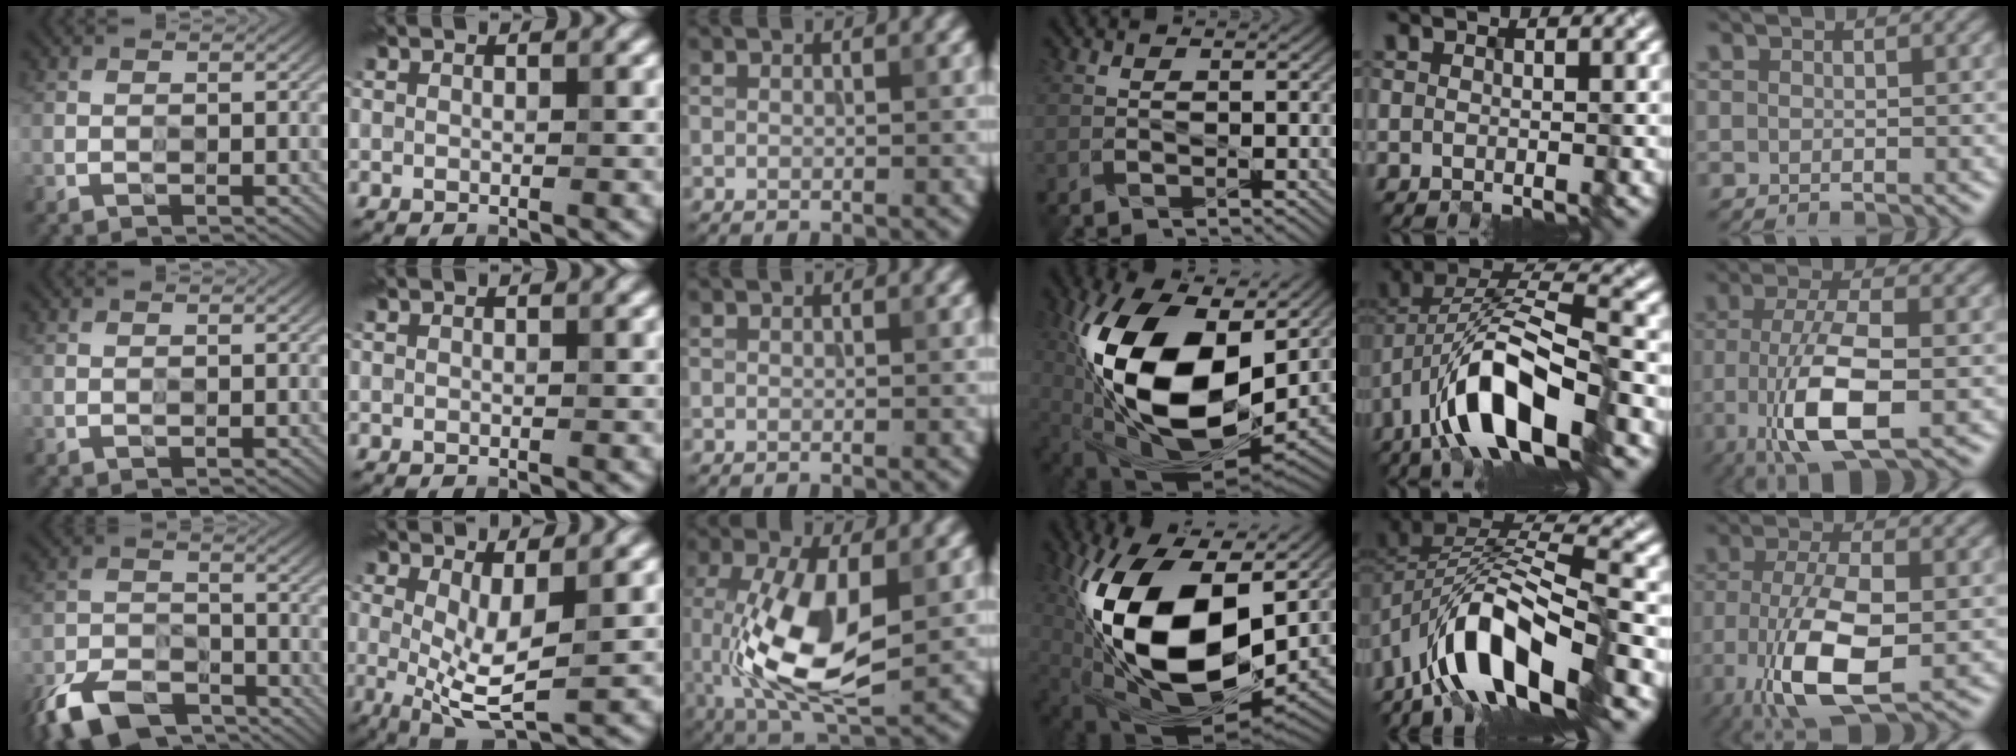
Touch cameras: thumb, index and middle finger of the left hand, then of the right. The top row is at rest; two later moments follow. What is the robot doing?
{"motion": "insert", "object": "pen cap and body"}